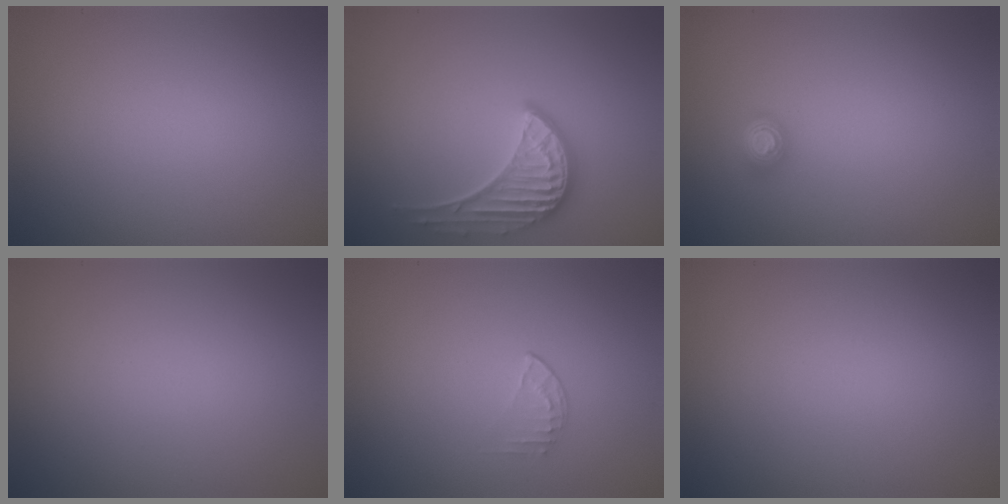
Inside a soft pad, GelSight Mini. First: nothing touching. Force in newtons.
{"total": 3.3, "press": 3.1, "slide": 1.2}
{"total": 1.7, "press": 1.3, "slide": 1.2}
{"total": 0.0}
{"total": 0.8, "press": 0.6, "slide": 0.6}
{"total": 0.0}